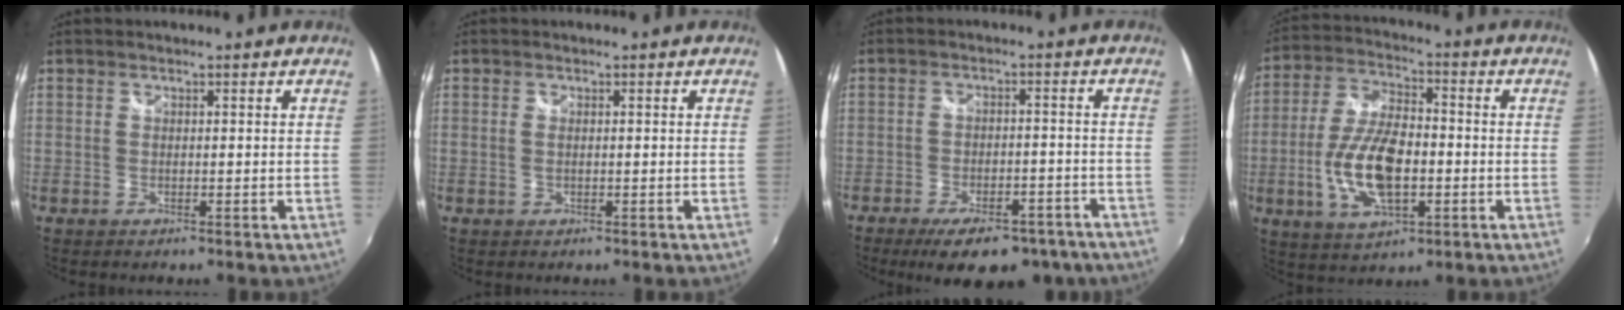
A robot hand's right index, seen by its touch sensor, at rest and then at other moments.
{"total": 0.8, "force": [0.1, 0.4, 0.7], "torque": [-0.016, -0.001, 0.000]}
{"total": 15.4, "force": [-11.5, 6.3, 8.1], "torque": [-0.154, -0.010, -0.149]}
{"total": 14.5, "force": [-3.2, 6.8, 12.4], "torque": [-0.256, -0.002, -0.055]}